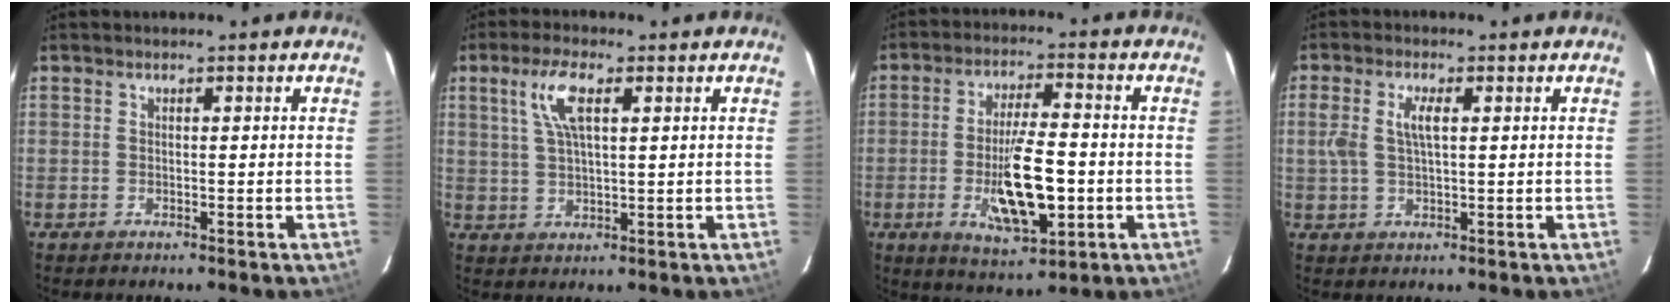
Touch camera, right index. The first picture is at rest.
{"total": 6.7, "force": [2.6, 2.0, 5.8], "torque": [-0.117, 0.009, 0.052]}
{"total": 13.2, "force": [-3.1, 4.2, 12.1], "torque": [-0.224, -0.014, -0.046]}
{"total": 4.6, "force": [1.0, 1.8, 4.1], "torque": [-0.084, 0.006, 0.021]}